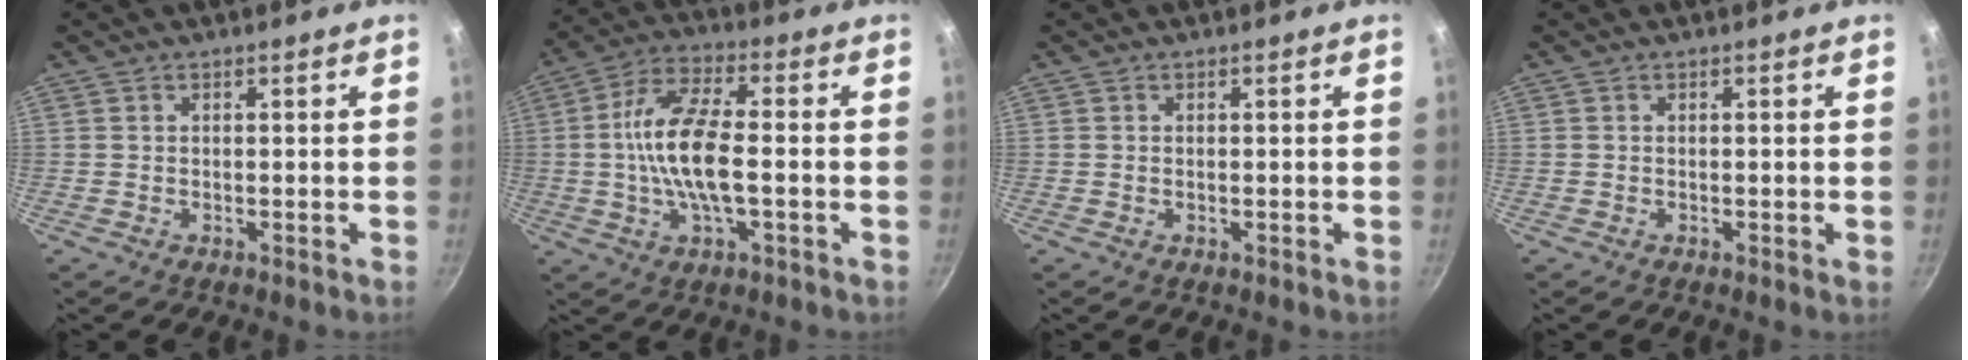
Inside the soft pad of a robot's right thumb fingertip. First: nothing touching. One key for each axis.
{"total": 13.4, "fx": -1.4, "fy": 5.1, "fz": 12.4, "tx": -0.238, "ty": 0.025, "tz": -0.038}
{"total": 0.0}
{"total": 0.6, "fx": -0.1, "fy": 0.1, "fz": 0.5, "tx": -0.007, "ty": 0.000, "tz": -0.004}